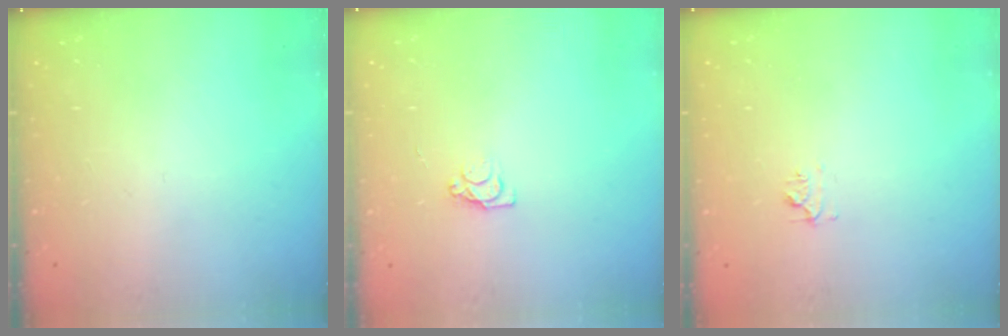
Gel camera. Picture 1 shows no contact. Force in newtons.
{"total": 4.1, "press": 4.1, "slide": 0.4}
{"total": 4.4, "press": 4.4, "slide": 0.5}